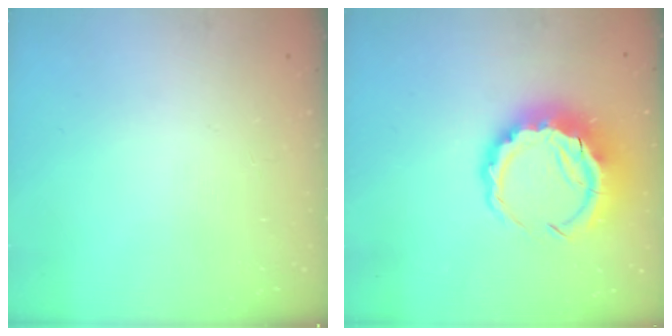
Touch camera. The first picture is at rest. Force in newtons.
{"total": 10.7, "press": 10.4, "slide": 2.6}